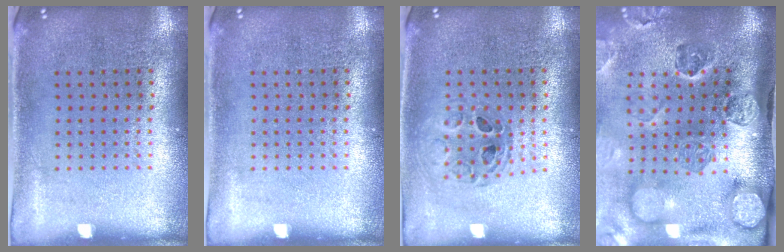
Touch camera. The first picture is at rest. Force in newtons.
{"total": 0.0}
{"total": 0.8, "press": 0.7, "slide": 0.2}
{"total": 4.9, "press": 3.6, "slide": 3.4}